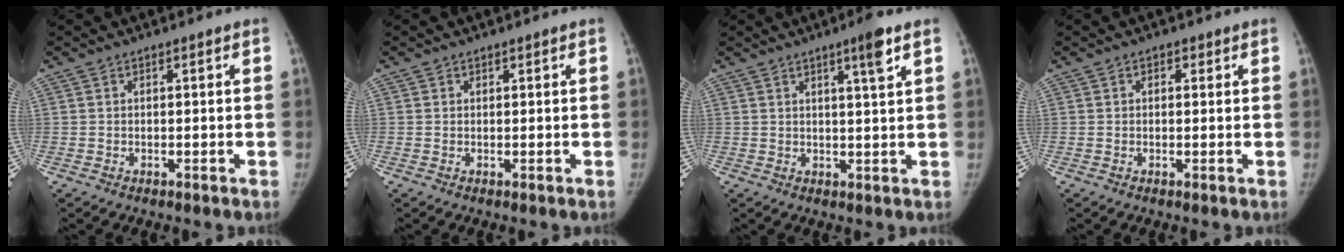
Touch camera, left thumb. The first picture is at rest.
{"total": 0.0}
{"total": 4.6, "force": [2.6, 0.0, 3.8], "torque": [-0.055, -0.014, 0.040]}
{"total": 1.0, "force": [0.4, 0.8, 0.4], "torque": [0.008, 0.001, 0.001]}